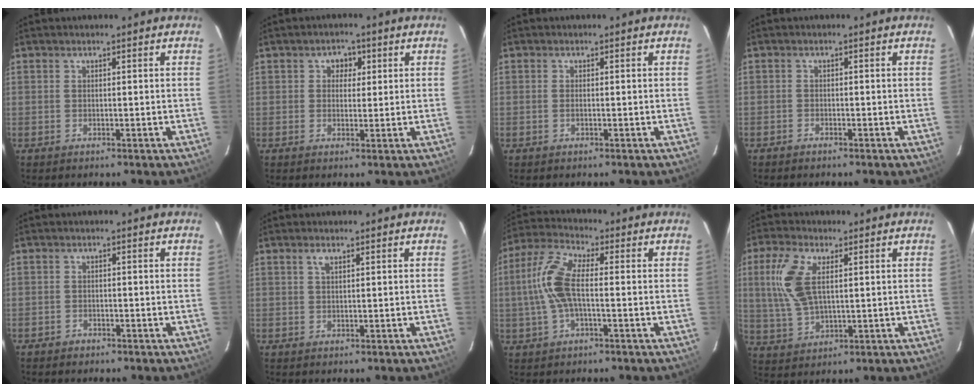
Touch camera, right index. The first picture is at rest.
{"total": 2.7, "force": [0.9, 2.3, 1.0], "torque": [-0.009, 0.010, 0.011]}
{"total": 0.6, "force": [-0.2, 0.1, 0.6], "torque": [-0.013, 0.001, -0.005]}
{"total": 0.8, "force": [-0.8, 0.1, 0.0], "torque": [-0.009, 0.002, -0.017]}
{"total": 1.4, "force": [-1.2, 0.6, 0.0], "torque": [-0.008, 0.004, -0.023]}
{"total": 1.1, "force": [0.7, 0.1, 0.8], "torque": [-0.018, 0.002, 0.013]}
{"total": 10.2, "force": [-0.5, 3.8, 9.4], "torque": [-0.209, 0.016, -0.011]}
{"total": 10.5, "force": [2.6, 5.2, 8.8], "torque": [-0.192, 0.011, 0.057]}